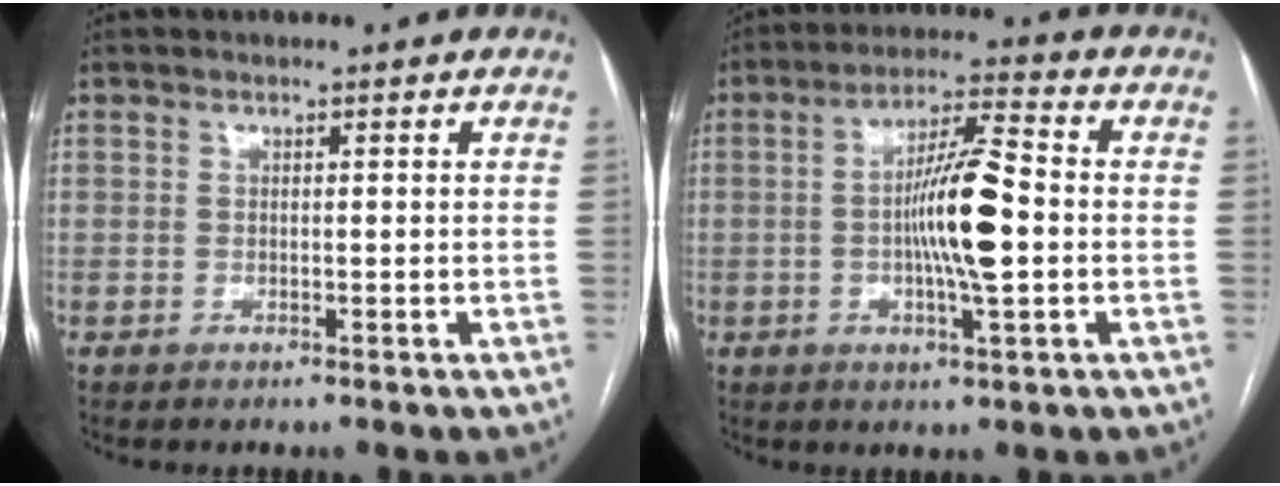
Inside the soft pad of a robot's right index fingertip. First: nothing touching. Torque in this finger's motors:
{"motor_torque": [0.49, -0.07, 0.39, 0.16]}